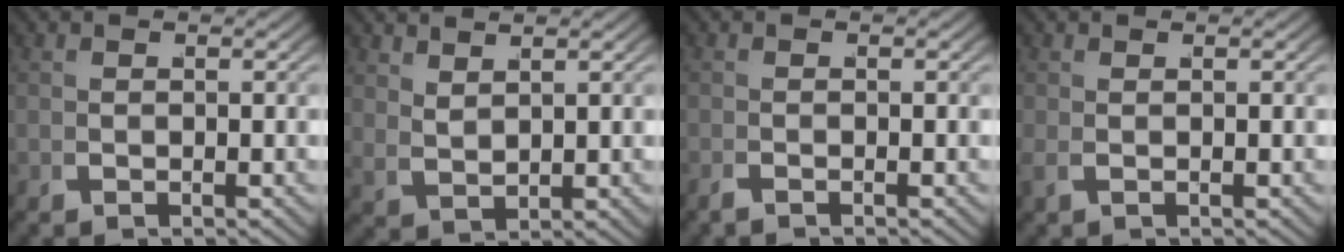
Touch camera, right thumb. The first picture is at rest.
{"total": 1.6, "force": [1.3, 0.1, 1.1], "torque": [-0.019, 0.008, 0.022]}
{"total": 1.0, "force": [-0.6, -0.5, -0.5], "torque": [0.015, 0.007, -0.019]}
{"total": 0.8, "force": [0.3, -0.8, -0.1], "torque": [0.008, 0.009, 0.003]}